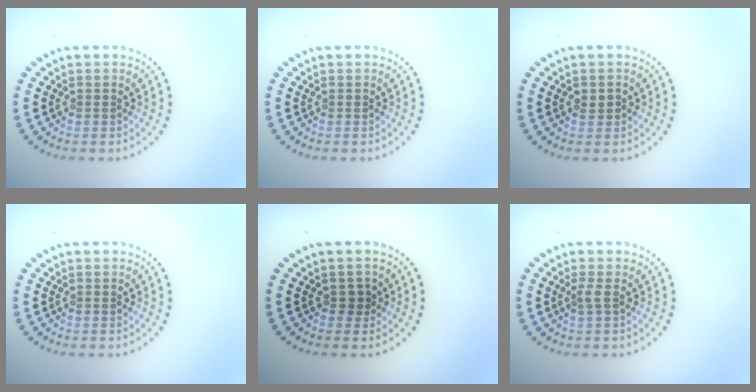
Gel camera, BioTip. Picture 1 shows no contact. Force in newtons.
{"total": 0.0}
{"total": 1.0, "press": 1.0, "slide": 0.3}
{"total": 0.0}
{"total": 0.9, "press": 0.7, "slide": 0.6}
{"total": 0.9, "press": 0.6, "slide": 0.7}